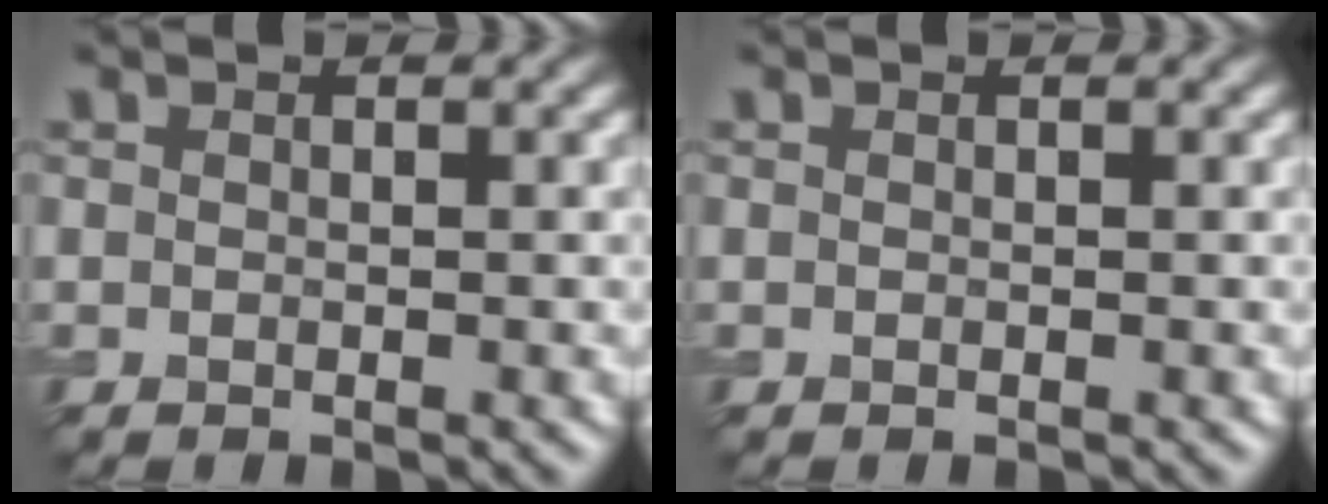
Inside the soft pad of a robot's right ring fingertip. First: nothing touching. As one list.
[{"total": 0.0}]